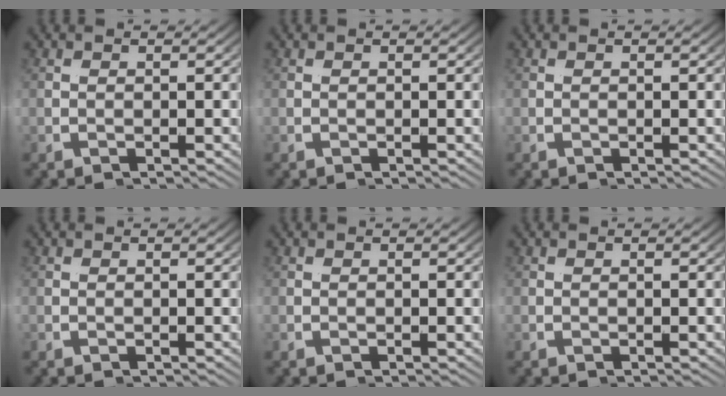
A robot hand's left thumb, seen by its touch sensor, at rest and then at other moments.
{"total": 0.0}
{"total": 0.0}
{"total": 0.0}
{"total": 0.0}
{"total": 0.0}